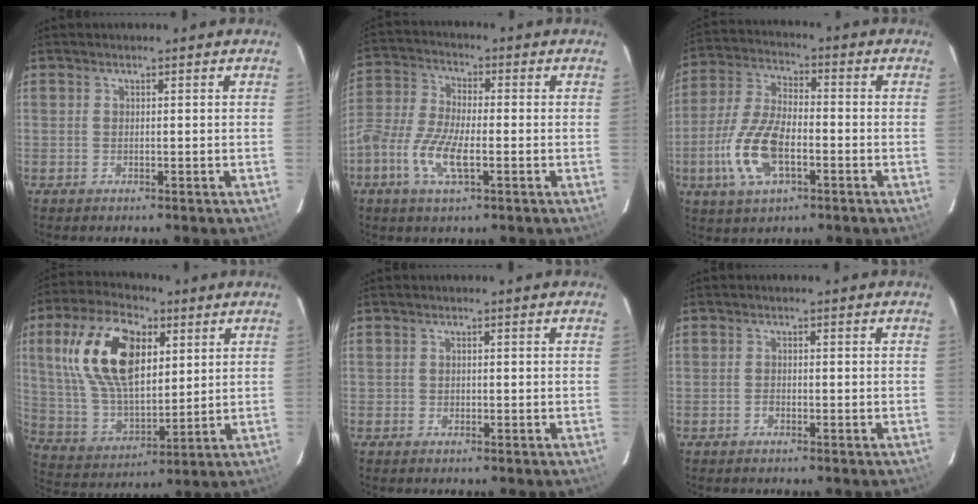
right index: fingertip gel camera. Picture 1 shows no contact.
{"total": 9.7, "force": [-3.6, 3.7, 8.3], "torque": [-0.183, 0.000, -0.077]}
{"total": 13.1, "force": [-4.4, 5.9, 10.8], "torque": [-0.237, 0.000, -0.082]}
{"total": 19.7, "force": [6.6, 10.5, 15.3], "torque": [-0.311, 0.023, 0.132]}
{"total": 0.9, "force": [-0.3, 0.8, 0.0], "torque": [0.002, 0.001, -0.004]}
{"total": 0.9, "force": [-0.6, 0.6, 0.2], "torque": [-0.003, 0.002, -0.013]}